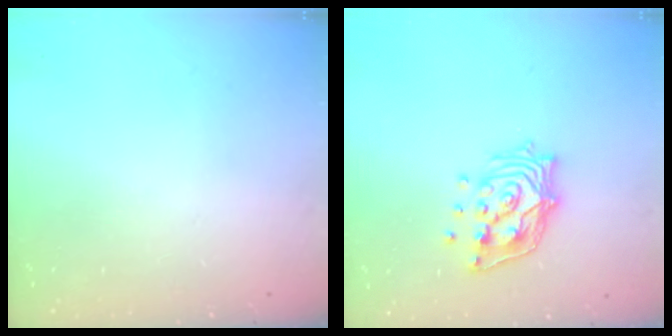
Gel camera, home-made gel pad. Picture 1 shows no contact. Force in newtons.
{"total": 14.0, "press": 13.9, "slide": 1.3}